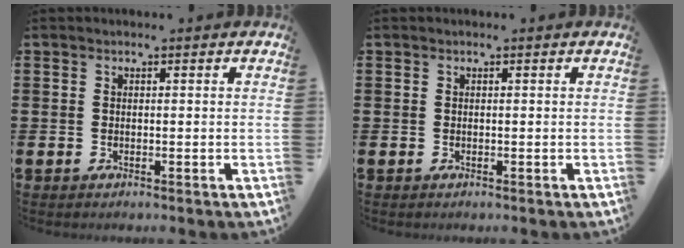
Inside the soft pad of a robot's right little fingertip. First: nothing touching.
{"total": 0.0}